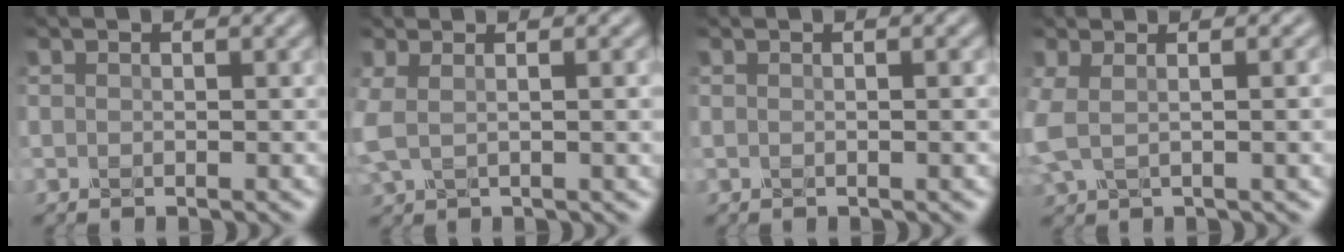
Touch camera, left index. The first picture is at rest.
{"total": 4.6, "force": [0.3, 2.1, 4.0], "torque": [-0.075, -0.001, 0.007]}
{"total": 1.2, "force": [0.0, 0.3, 1.2], "torque": [-0.011, 0.004, -0.002]}
{"total": 5.8, "force": [-0.1, 2.7, 5.1], "torque": [-0.093, -0.002, 0.001]}